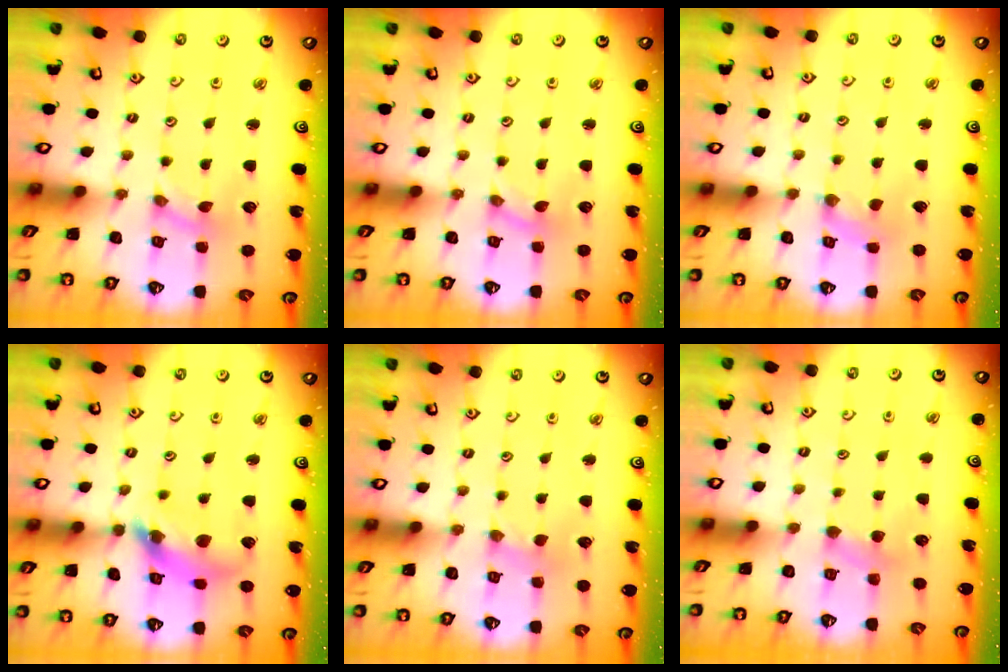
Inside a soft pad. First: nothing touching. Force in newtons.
{"total": 0.0}
{"total": 0.7, "press": 0.7, "slide": 0.2}
{"total": 12.8, "press": 12.7, "slide": 1.5}
{"total": 1.3, "press": 1.3, "slide": 0.2}
{"total": 2.9, "press": 2.8, "slide": 0.4}